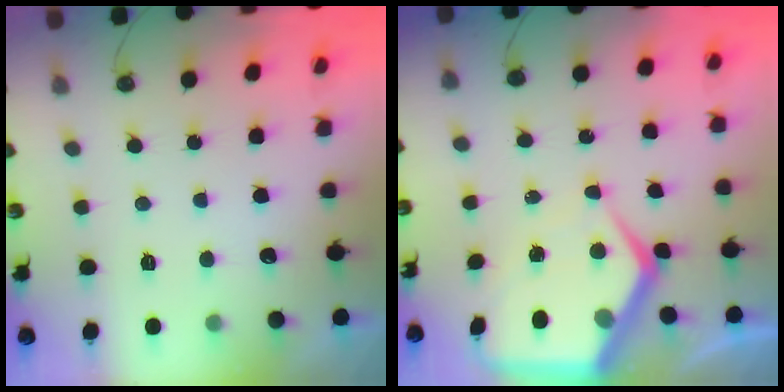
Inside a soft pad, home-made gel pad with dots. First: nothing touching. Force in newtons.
{"total": 10.3, "press": 10.2, "slide": 1.0}